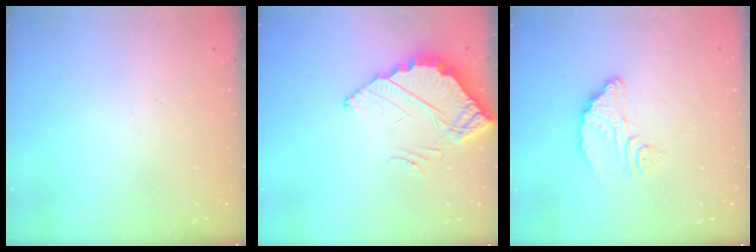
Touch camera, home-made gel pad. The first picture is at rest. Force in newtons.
{"total": 3.9, "press": 3.9, "slide": 0.1}
{"total": 9.4, "press": 9.4, "slide": 0.7}